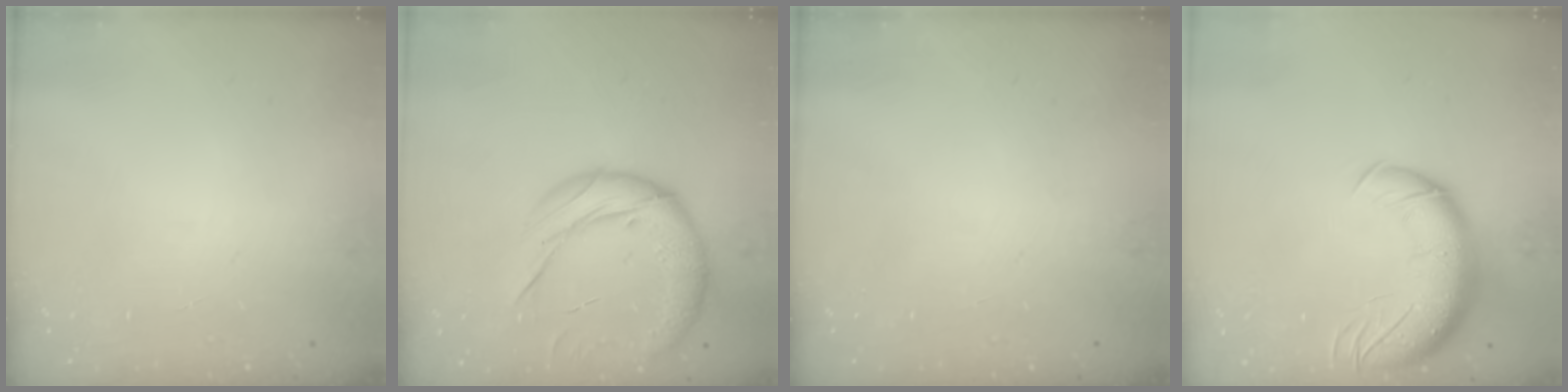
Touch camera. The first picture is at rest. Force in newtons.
{"total": 18.1, "press": 17.9, "slide": 2.8}
{"total": 0.0}
{"total": 13.4, "press": 13.0, "slide": 3.3}